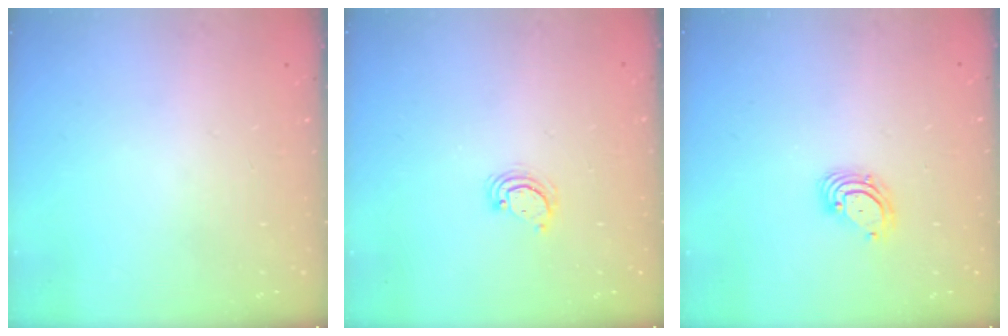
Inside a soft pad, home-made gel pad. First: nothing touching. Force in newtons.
{"total": 4.0, "press": 4.0, "slide": 0.4}
{"total": 3.7, "press": 3.7, "slide": 0.1}